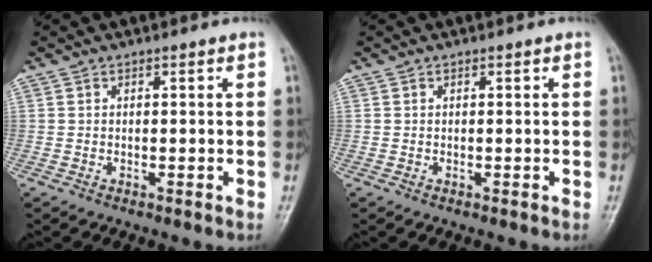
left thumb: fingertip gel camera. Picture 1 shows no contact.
{"total": 0.0}